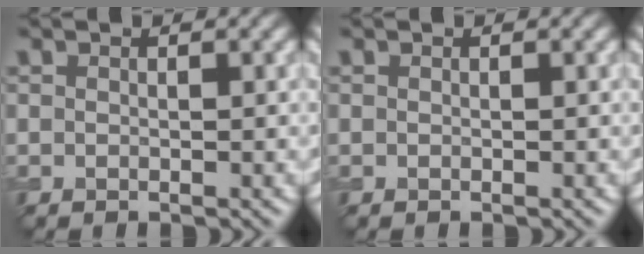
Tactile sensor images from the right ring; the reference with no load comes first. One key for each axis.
{"total": 0.0}